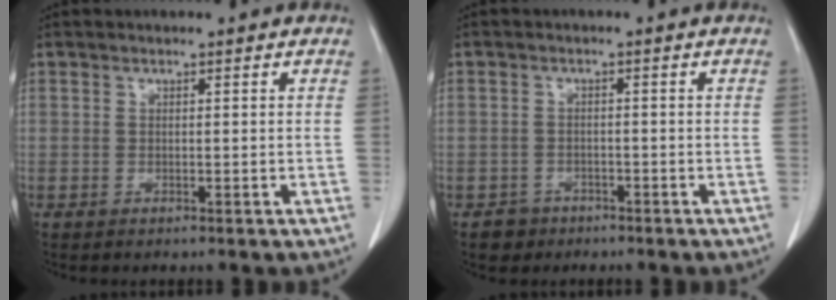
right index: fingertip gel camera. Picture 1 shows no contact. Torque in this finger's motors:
{"motor_torque": [-1.06, 0.62, -0.89, -0.21]}